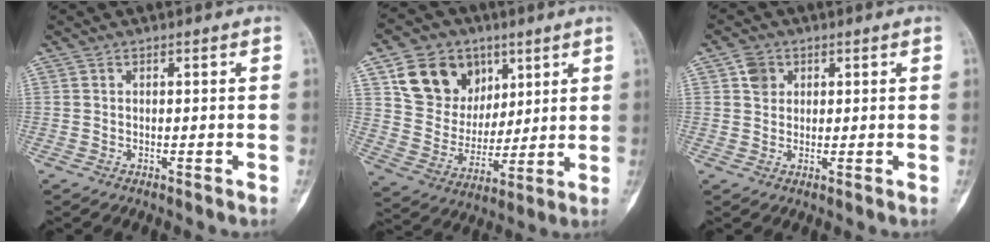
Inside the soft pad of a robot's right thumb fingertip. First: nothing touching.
{"total": 15.8, "force": [7.3, 12.4, 6.5], "torque": [-0.077, -0.020, 0.139]}
{"total": 3.2, "force": [1.2, 2.7, 1.1], "torque": [-0.004, -0.003, 0.018]}